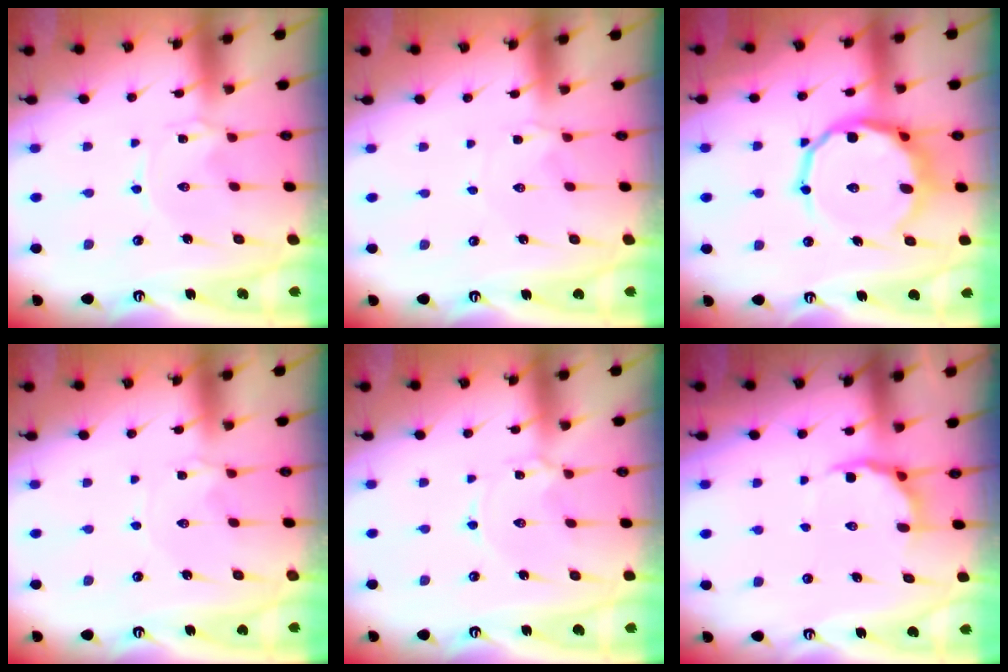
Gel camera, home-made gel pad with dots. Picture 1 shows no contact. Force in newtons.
{"total": 1.2, "press": 1.1, "slide": 0.2}
{"total": 13.8, "press": 13.4, "slide": 3.3}
{"total": 1.8, "press": 1.7, "slide": 0.3}
{"total": 2.3, "press": 2.3, "slide": 0.4}
{"total": 6.9, "press": 6.5, "slide": 2.3}